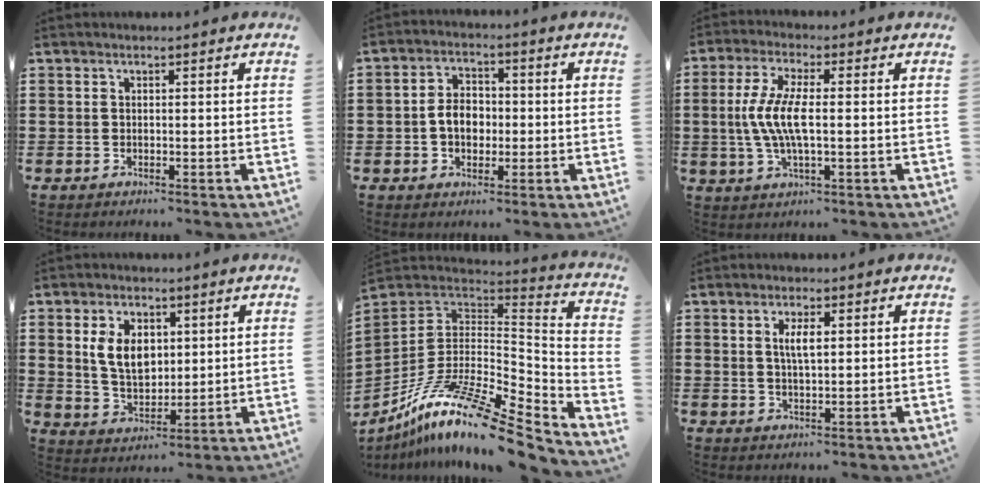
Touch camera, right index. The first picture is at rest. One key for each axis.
{"total": 4.7, "fx": -0.8, "fy": 3.4, "fz": 3.1, "tx": -0.064, "ty": 0.011, "tz": -0.016}
{"total": 6.9, "fx": -0.7, "fy": 1.8, "fz": 6.7, "tx": -0.153, "ty": -0.011, "tz": -0.023}
{"total": 7.3, "fx": 1.6, "fy": 4.8, "fz": 5.3, "tx": -0.121, "ty": 0.008, "tz": 0.023}
{"total": 15.7, "fx": -10.3, "fy": 3.5, "fz": 11.3, "tx": -0.224, "ty": 0.018, "tz": -0.192}
{"total": 3.4, "fx": 0.8, "fy": 1.0, "fz": 3.2, "tx": -0.065, "ty": 0.005, "tz": 0.012}